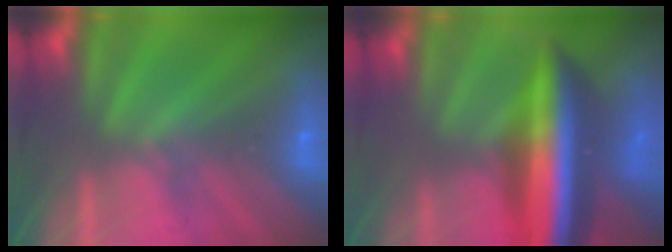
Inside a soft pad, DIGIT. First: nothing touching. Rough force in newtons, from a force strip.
{"total": 7.7}